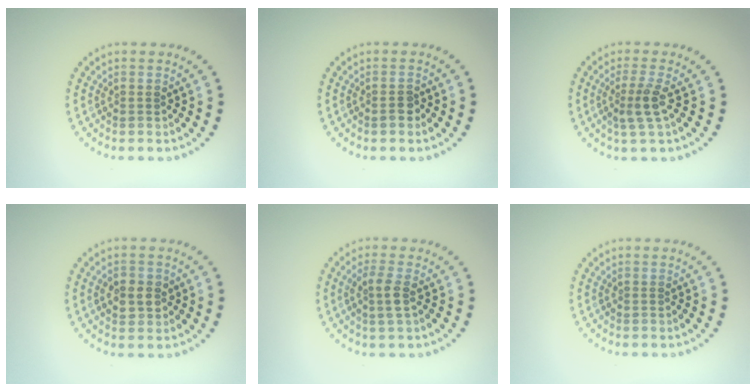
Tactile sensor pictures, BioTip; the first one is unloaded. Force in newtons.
{"total": 1.3, "press": 1.1, "slide": 0.6}
{"total": 2.5, "press": 1.9, "slide": 1.5}
{"total": 2.2, "press": 2.2, "slide": 0.3}
{"total": 1.9, "press": 1.8, "slide": 0.7}
{"total": 0.0}